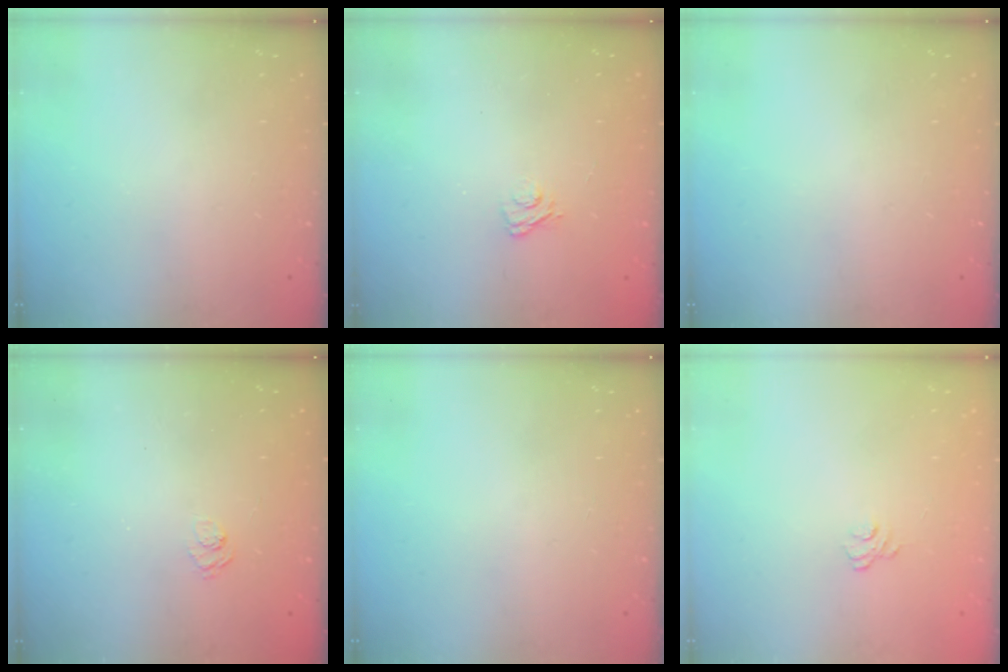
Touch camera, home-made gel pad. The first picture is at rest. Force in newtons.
{"total": 2.9, "press": 2.6, "slide": 1.2}
{"total": 0.0}
{"total": 2.4, "press": 2.0, "slide": 1.3}
{"total": 0.0}
{"total": 3.7, "press": 3.5, "slide": 1.2}